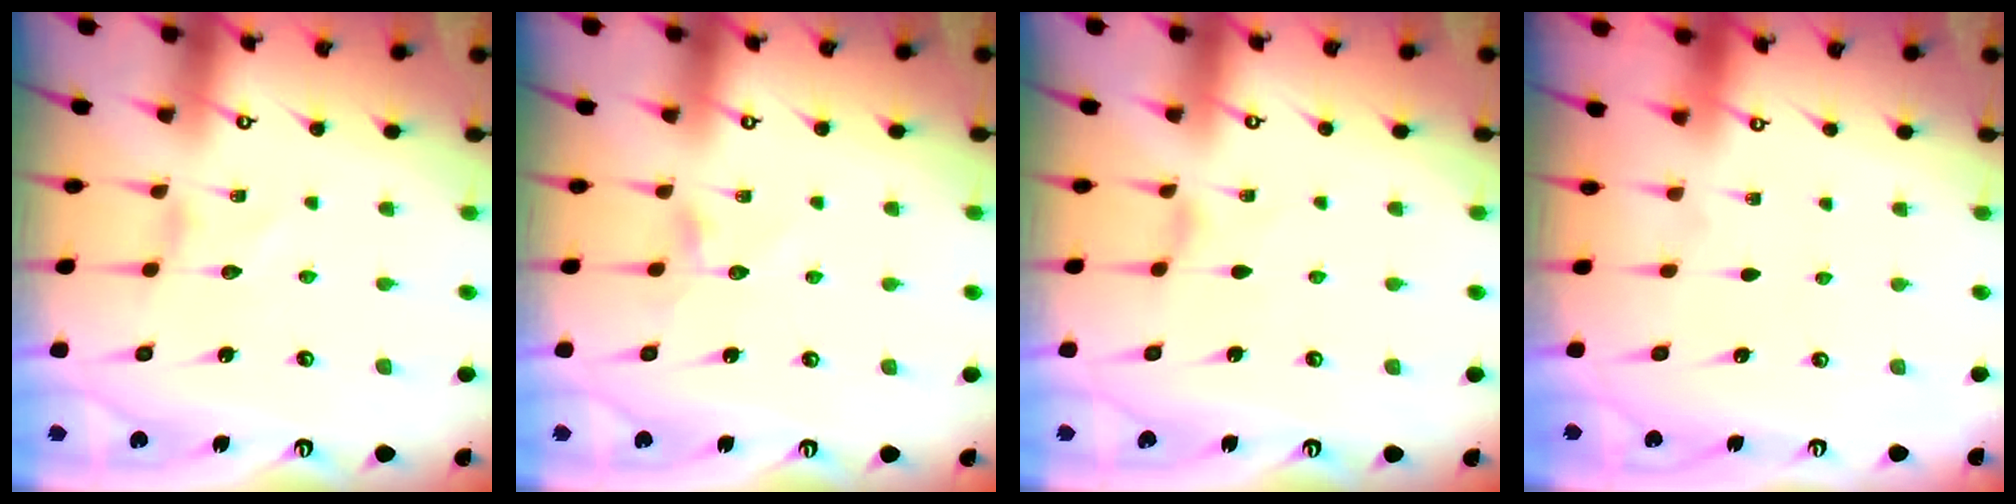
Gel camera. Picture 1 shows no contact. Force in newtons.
{"total": 4.1, "press": 4.1, "slide": 0.5}
{"total": 0.8, "press": 0.8, "slide": 0.2}
{"total": 0.0}